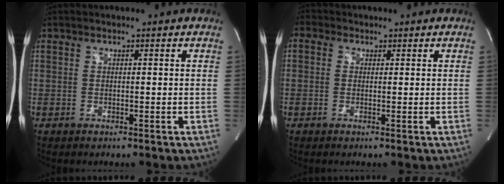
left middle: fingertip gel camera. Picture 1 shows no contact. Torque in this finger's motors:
{"motor_torque": [0.19, -0.35, 0.05, 0.00]}